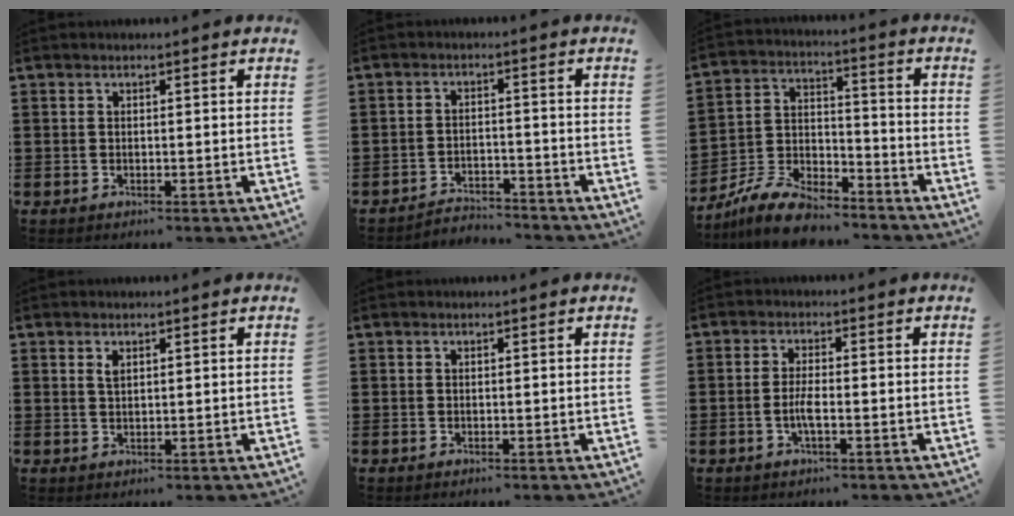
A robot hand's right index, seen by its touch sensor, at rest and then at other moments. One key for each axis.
{"total": 3.3, "fx": -3.3, "fy": 0.4, "fz": 0.0, "tx": -0.008, "ty": 0.001, "tz": -0.070}
{"total": 8.4, "fx": -7.6, "fy": 2.1, "fz": 2.9, "tx": -0.074, "ty": 0.015, "tz": -0.148}
{"total": 1.3, "fx": 0.7, "fy": 0.6, "fz": 0.9, "tx": -0.020, "ty": 0.004, "tz": 0.012}
{"total": 0.0}
{"total": 3.0, "fx": -0.9, "fy": 0.6, "fz": 2.8, "tx": -0.066, "ty": -0.004, "tz": -0.021}